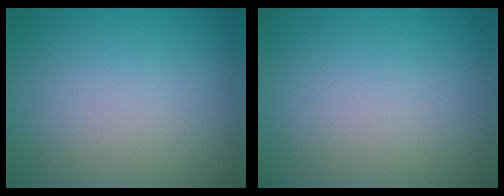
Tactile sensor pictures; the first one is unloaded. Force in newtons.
{"total": 0.0}